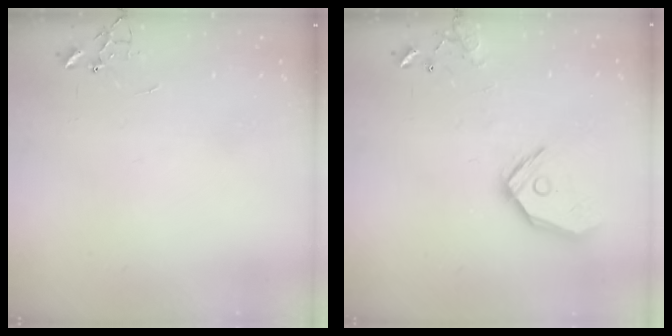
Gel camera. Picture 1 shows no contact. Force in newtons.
{"total": 15.9, "press": 15.7, "slide": 2.6}